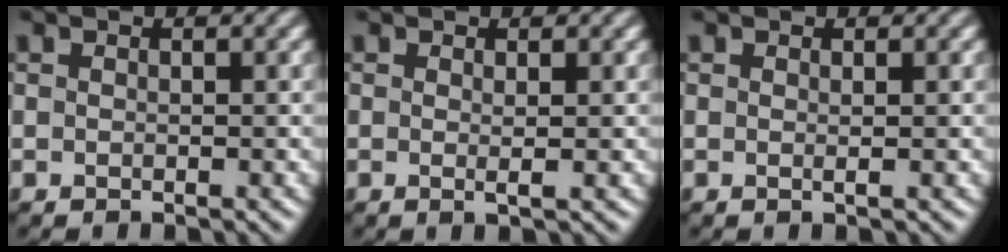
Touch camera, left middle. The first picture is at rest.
{"total": 0.9, "force": [-0.1, -0.5, 0.7], "torque": [-0.016, -0.001, -0.002]}
{"total": 0.6, "force": [-0.1, -0.4, 0.4], "torque": [-0.007, 0.000, 0.000]}